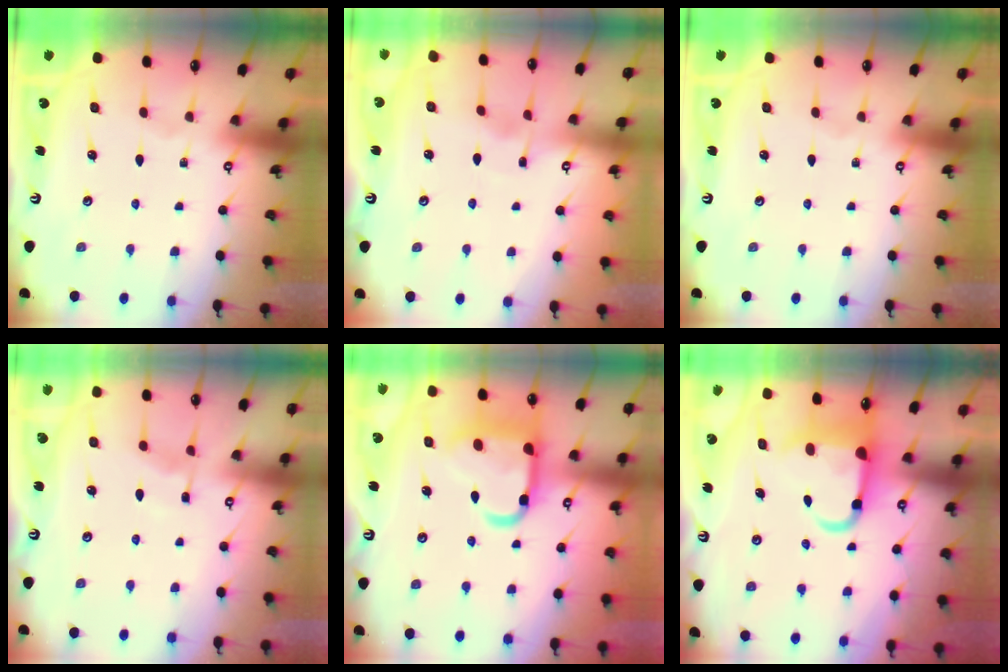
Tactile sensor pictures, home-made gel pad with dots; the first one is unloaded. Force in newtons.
{"total": 2.5, "press": 2.5, "slide": 0.3}
{"total": 0.0}
{"total": 4.5, "press": 4.5, "slide": 0.5}
{"total": 17.1, "press": 17.0, "slide": 1.3}
{"total": 8.3, "press": 7.7, "slide": 2.9}